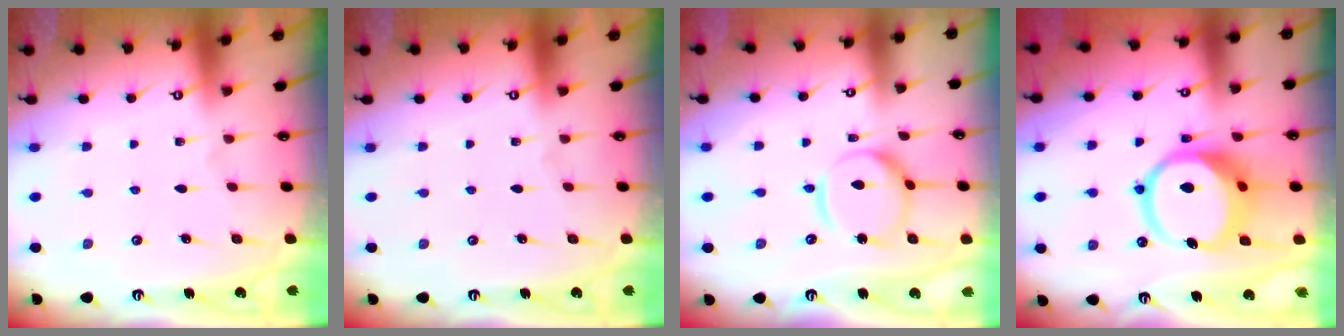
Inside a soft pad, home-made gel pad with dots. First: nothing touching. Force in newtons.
{"total": 0.0}
{"total": 12.4, "press": 12.4, "slide": 1.1}
{"total": 13.1, "press": 12.9, "slide": 1.9}